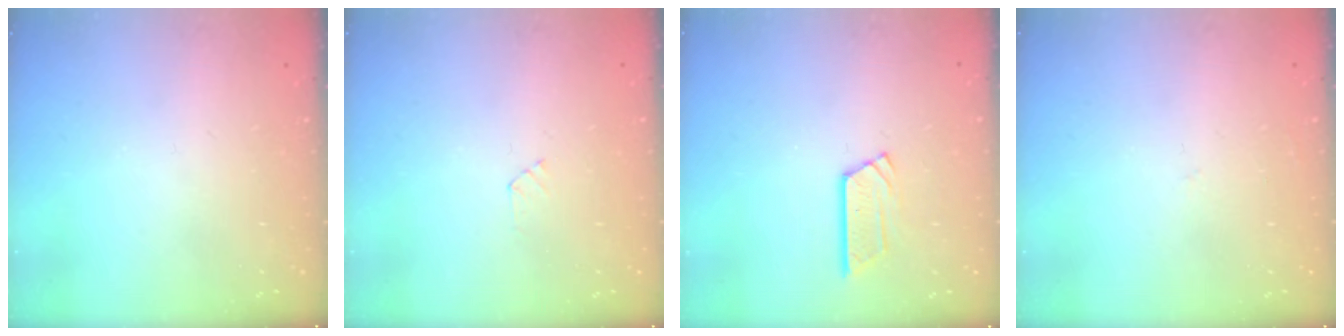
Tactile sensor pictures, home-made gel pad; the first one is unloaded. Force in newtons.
{"total": 2.4, "press": 2.4, "slide": 0.3}
{"total": 5.7, "press": 5.7, "slide": 0.4}
{"total": 2.6, "press": 2.6, "slide": 0.2}